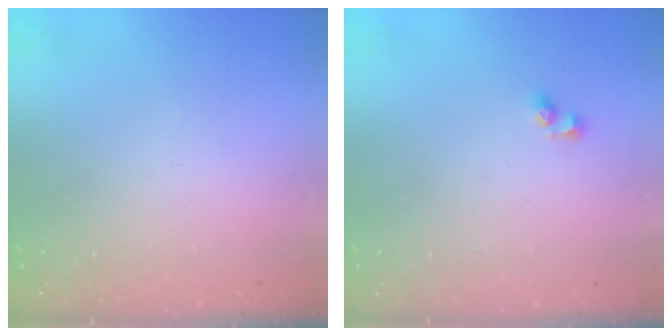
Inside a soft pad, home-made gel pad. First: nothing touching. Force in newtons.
{"total": 4.0, "press": 3.7, "slide": 1.6}